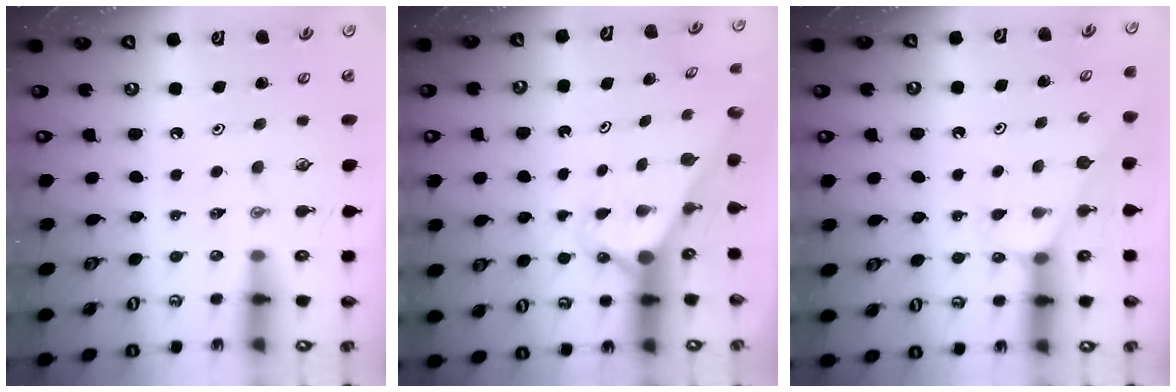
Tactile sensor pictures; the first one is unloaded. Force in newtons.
{"total": 2.9, "press": 2.9, "slide": 0.0}
{"total": 4.1, "press": 4.1, "slide": 0.5}